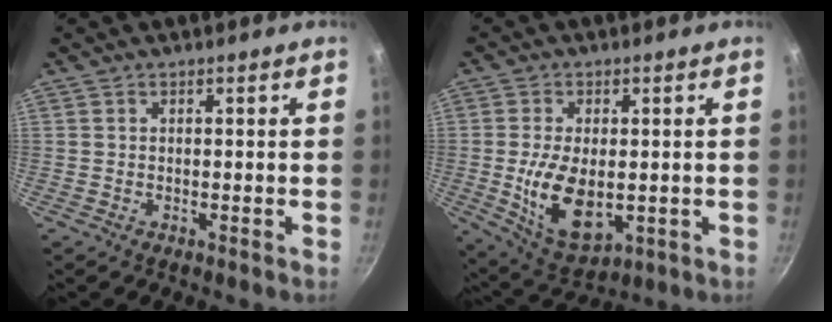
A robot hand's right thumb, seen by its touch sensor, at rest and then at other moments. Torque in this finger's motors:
{"motor_torque": [-0.34, 0.74, 0.54, 0.72, 0.34]}